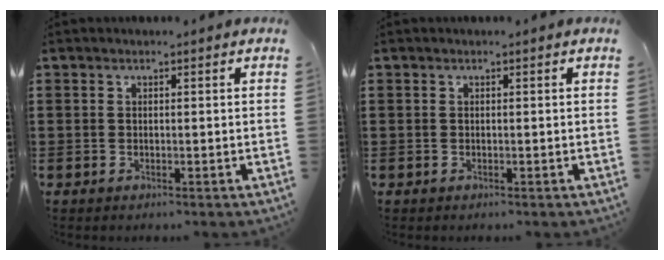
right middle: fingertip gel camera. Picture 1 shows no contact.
{"total": 0.0}